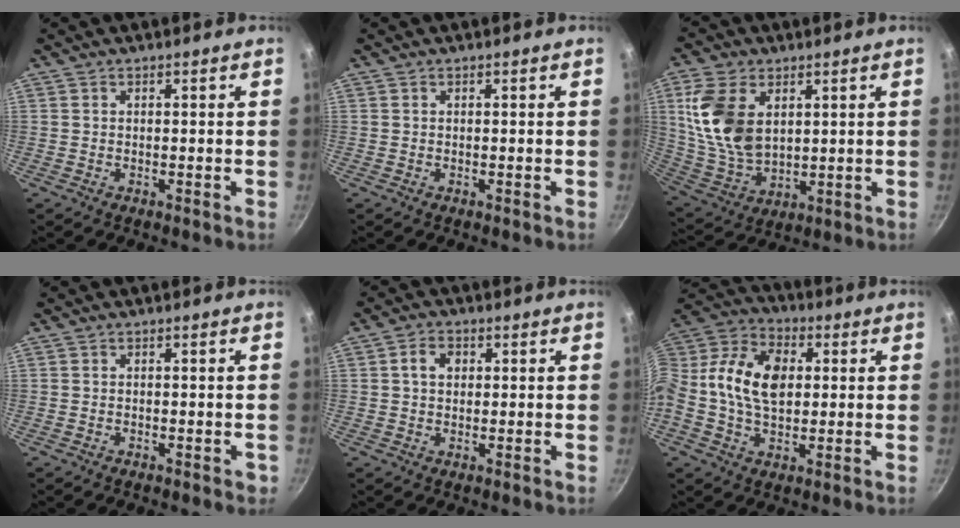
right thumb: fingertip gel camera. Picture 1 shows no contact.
{"total": 0.0}
{"total": 15.0, "force": [4.2, 9.5, 10.8], "torque": [-0.195, -0.019, 0.096]}
{"total": 1.2, "force": [-0.7, 0.6, 0.8], "torque": [-0.008, 0.006, -0.006]}
{"total": 3.8, "force": [0.7, 2.9, 2.3], "torque": [-0.026, 0.007, 0.008]}
{"total": 15.5, "force": [1.2, 10.6, 11.2], "torque": [-0.192, 0.021, 0.001]}